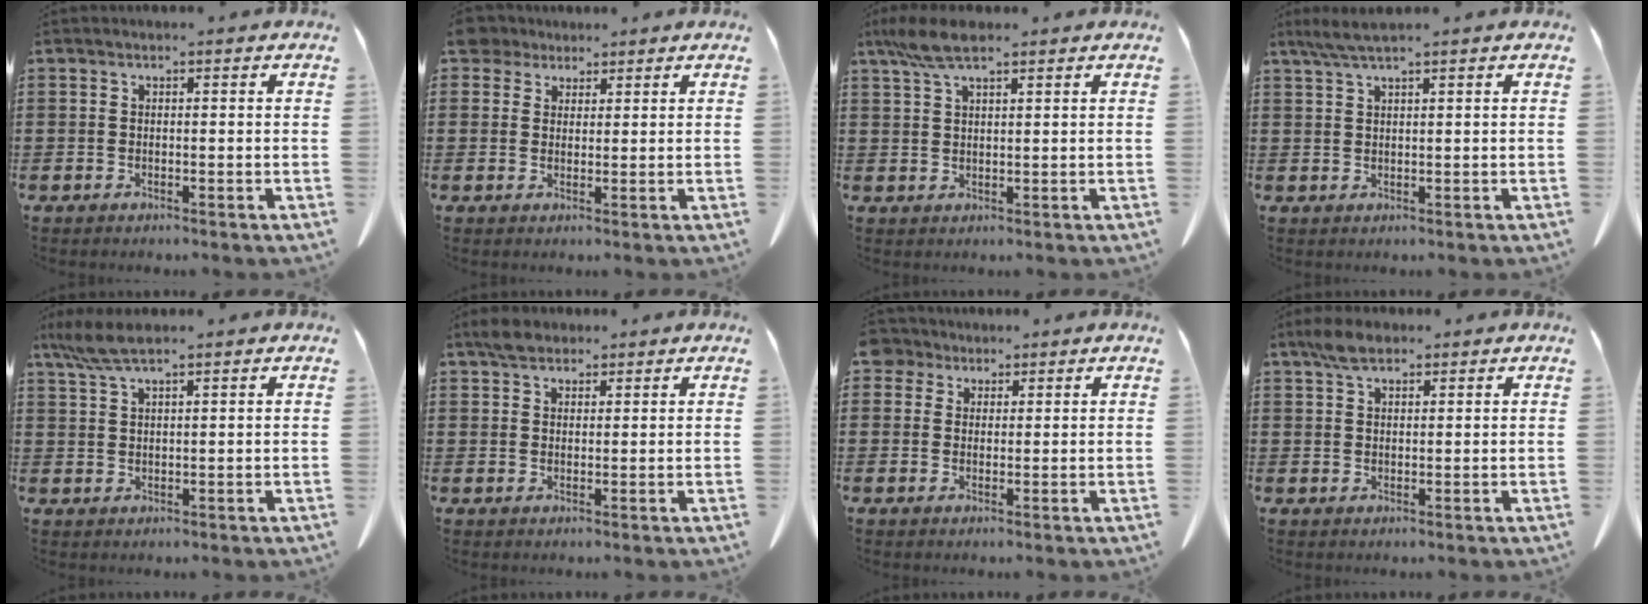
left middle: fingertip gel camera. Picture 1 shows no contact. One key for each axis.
{"total": 3.6, "fx": 2.8, "fy": 2.0, "fz": 0.8, "tx": -0.023, "ty": 0.006, "tz": 0.053}
{"total": 5.5, "fx": 3.6, "fy": 1.4, "fz": 3.8, "tx": -0.085, "ty": 0.000, "tz": 0.067}
{"total": 2.6, "fx": 1.9, "fy": 0.0, "fz": 1.8, "tx": -0.038, "ty": -0.001, "tz": 0.037}
{"total": 4.7, "fx": 3.5, "fy": 0.6, "fz": 3.2, "tx": -0.069, "ty": -0.001, "tz": 0.065}
{"total": 3.2, "fx": 2.6, "fy": 1.5, "fz": 1.1, "tx": -0.020, "ty": 0.003, "tz": 0.049}
{"total": 3.2, "fx": 2.4, "fy": 2.0, "fz": 0.8, "tx": -0.018, "ty": 0.006, "tz": 0.045}
{"total": 3.7, "fx": 2.7, "fy": 1.6, "fz": 2.1, "tx": -0.047, "ty": 0.006, "tz": 0.051}